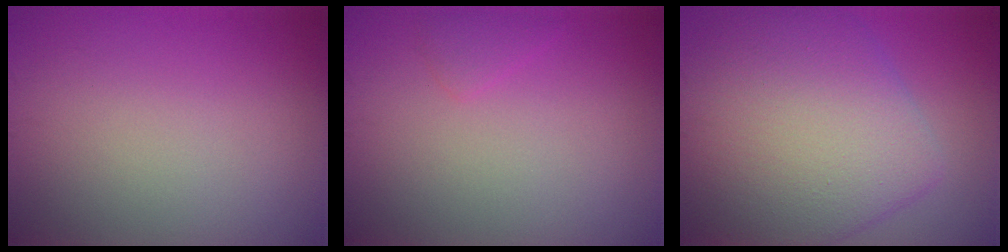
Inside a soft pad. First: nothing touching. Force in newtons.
{"total": 1.0, "press": 1.0, "slide": 0.1}
{"total": 11.1, "press": 11.1, "slide": 0.5}